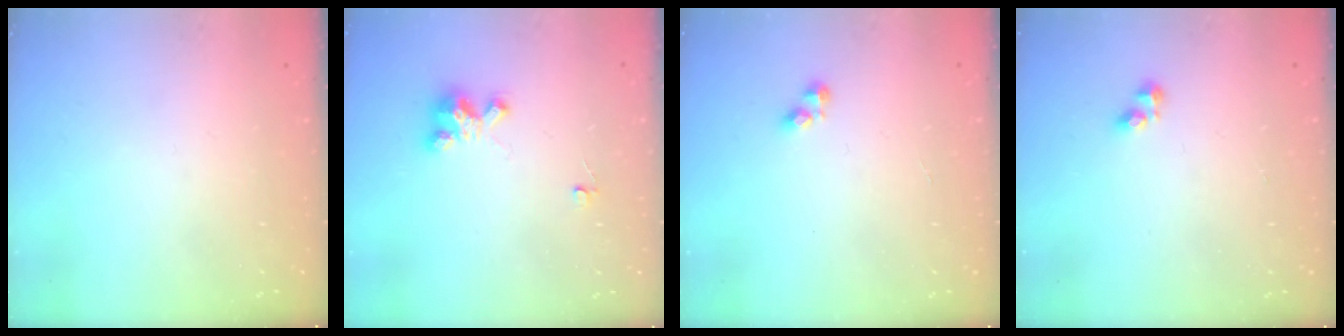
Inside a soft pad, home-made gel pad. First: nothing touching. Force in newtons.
{"total": 3.6, "press": 3.6, "slide": 0.3}
{"total": 1.8, "press": 1.7, "slide": 0.3}
{"total": 2.8, "press": 2.8, "slide": 0.3}